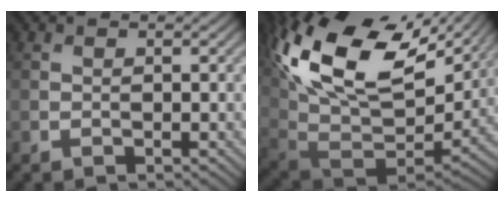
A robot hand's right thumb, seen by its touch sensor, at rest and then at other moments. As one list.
[{"total": 20.6, "force": [10.3, 10.8, 14.2], "torque": [-0.291, 0.032, 0.190]}]